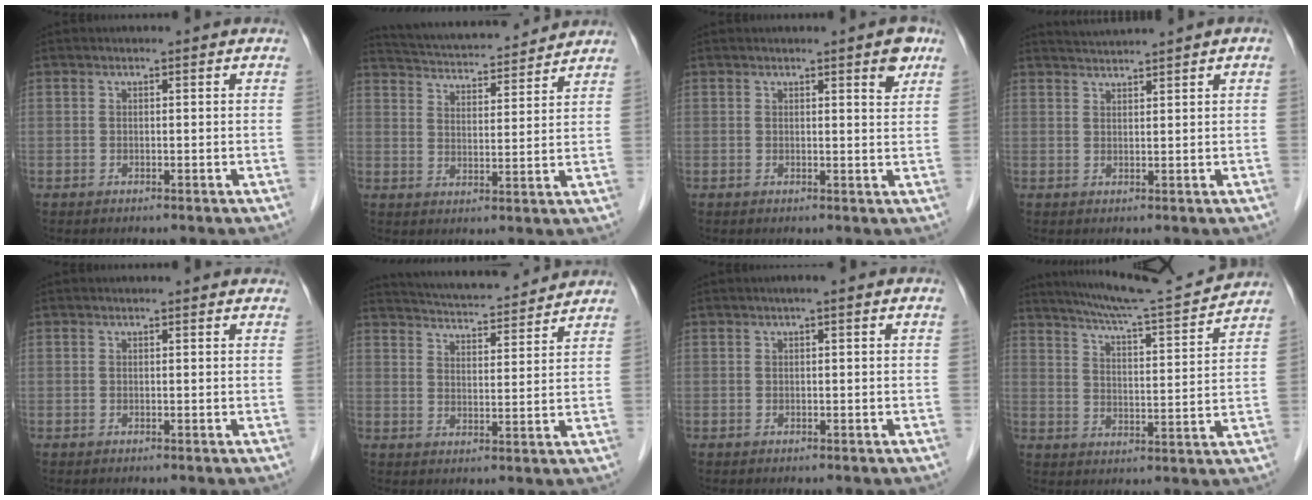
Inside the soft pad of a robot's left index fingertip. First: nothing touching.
{"total": 16.0, "force": [15.0, 2.5, 4.8], "torque": [-0.078, 0.026, 0.228]}
{"total": 3.2, "force": [2.0, 0.6, 2.4], "torque": [-0.023, -0.007, 0.024]}
{"total": 2.8, "force": [2.6, -0.4, 0.8], "torque": [-0.014, 0.012, 0.052]}
{"total": 2.6, "force": [2.2, 1.0, 0.8], "torque": [0.002, 0.017, 0.023]}
{"total": 14.7, "force": [13.8, 2.1, 4.6], "torque": [-0.072, 0.020, 0.203]}
{"total": 1.6, "force": [0.8, 0.4, 1.4], "torque": [-0.017, 0.006, 0.011]}
{"total": 15.2, "force": [14.3, -0.1, 5.1], "torque": [-0.085, -0.011, 0.209]}